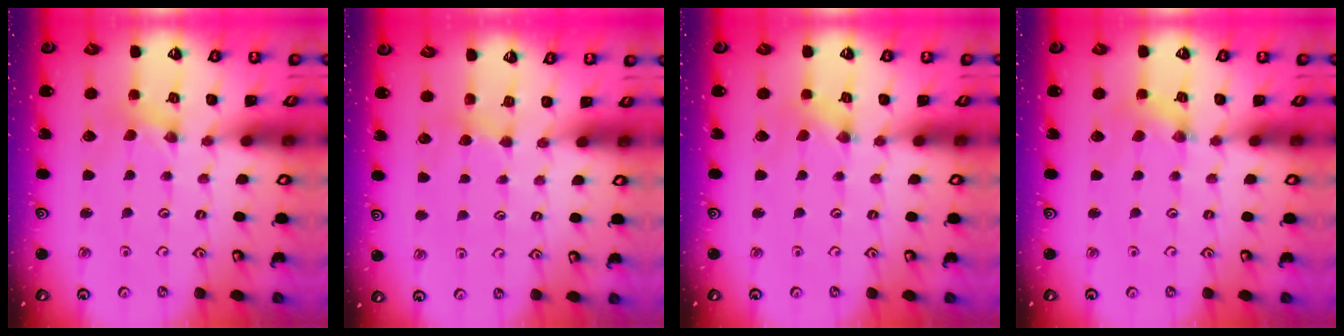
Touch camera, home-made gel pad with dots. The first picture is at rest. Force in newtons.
{"total": 2.9, "press": 2.9, "slide": 0.4}
{"total": 0.0}
{"total": 2.5, "press": 2.5, "slide": 0.3}